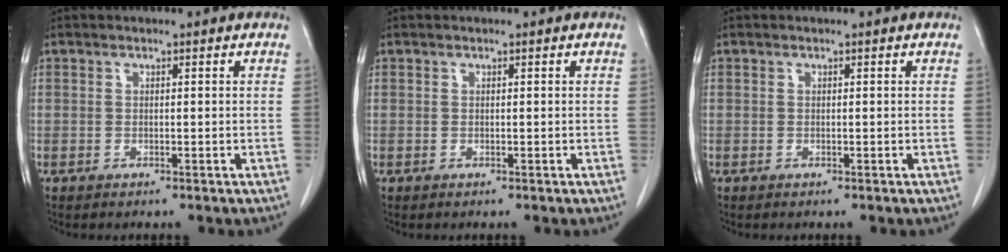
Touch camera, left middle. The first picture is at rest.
{"total": 0.0}
{"total": 0.0}